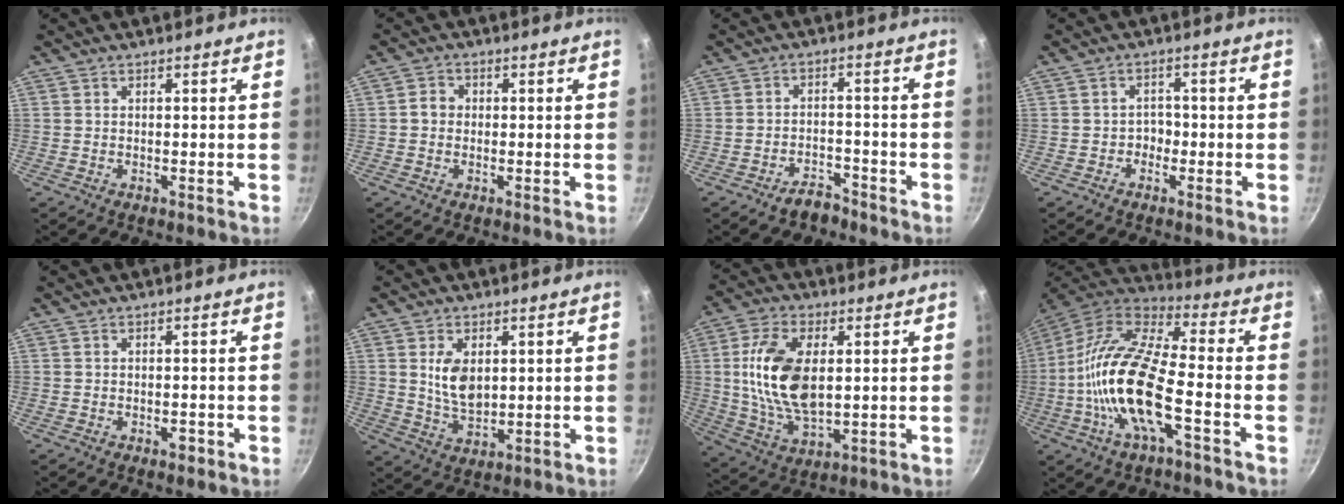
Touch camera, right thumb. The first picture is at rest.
{"total": 2.7, "force": [-0.1, 2.4, 1.2], "torque": [-0.010, 0.008, -0.007]}
{"total": 4.3, "force": [-3.6, 2.0, 1.5], "torque": [-0.018, 0.026, -0.059]}
{"total": 2.5, "force": [-1.0, 2.0, 1.0], "torque": [0.007, 0.011, -0.025]}
{"total": 1.1, "force": [-0.6, 0.6, 0.7], "torque": [-0.006, 0.003, -0.011]}
{"total": 9.3, "force": [1.6, 5.5, 7.4], "torque": [-0.126, -0.014, 0.042]}
{"total": 16.1, "force": [2.0, 8.6, 13.5], "torque": [-0.260, -0.008, 0.044]}
{"total": 19.5, "force": [-4.9, 6.4, 17.7], "torque": [-0.371, 0.030, -0.094]}